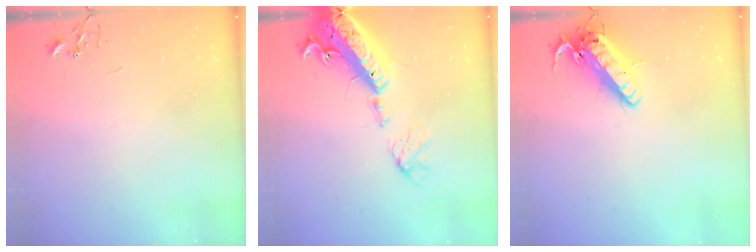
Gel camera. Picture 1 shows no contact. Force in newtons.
{"total": 20.3, "press": 19.8, "slide": 4.4}
{"total": 16.4, "press": 16.2, "slide": 2.7}